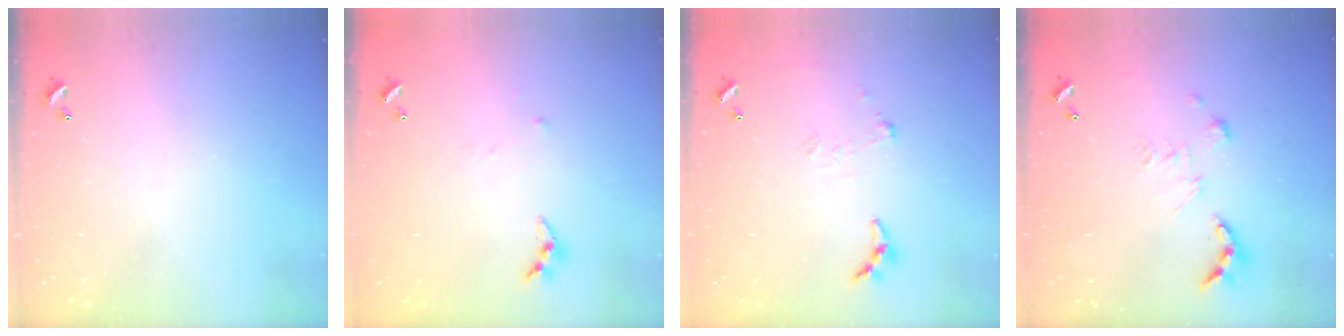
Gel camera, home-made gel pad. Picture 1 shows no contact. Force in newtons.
{"total": 4.6, "press": 4.5, "slide": 0.5}
{"total": 6.2, "press": 6.2, "slide": 0.4}
{"total": 2.7, "press": 2.2, "slide": 1.5}